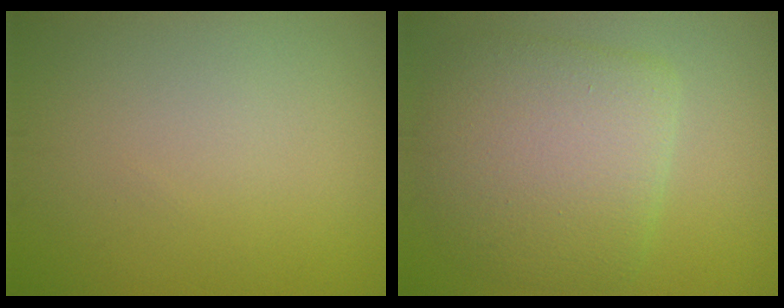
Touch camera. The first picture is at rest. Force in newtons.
{"total": 7.1, "press": 7.1, "slide": 0.5}